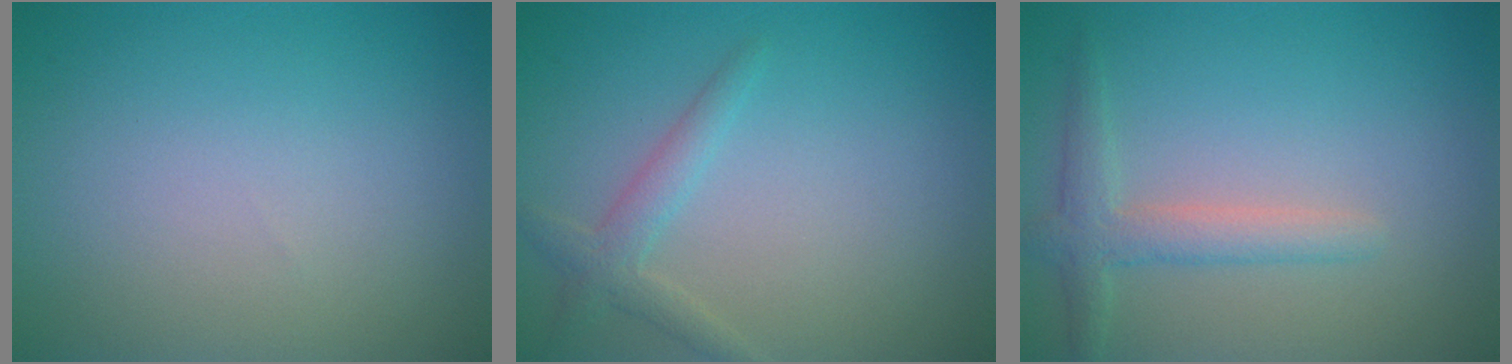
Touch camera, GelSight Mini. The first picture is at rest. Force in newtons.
{"total": 2.0, "press": 2.0, "slide": 0.1}
{"total": 2.6, "press": 2.6, "slide": 0.2}